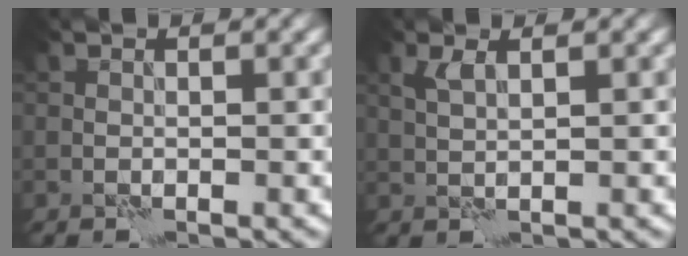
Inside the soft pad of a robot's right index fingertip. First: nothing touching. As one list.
[{"total": 1.6, "force": [0.9, 0.3, 1.3], "torque": [-0.034, 0.003, 0.018]}]